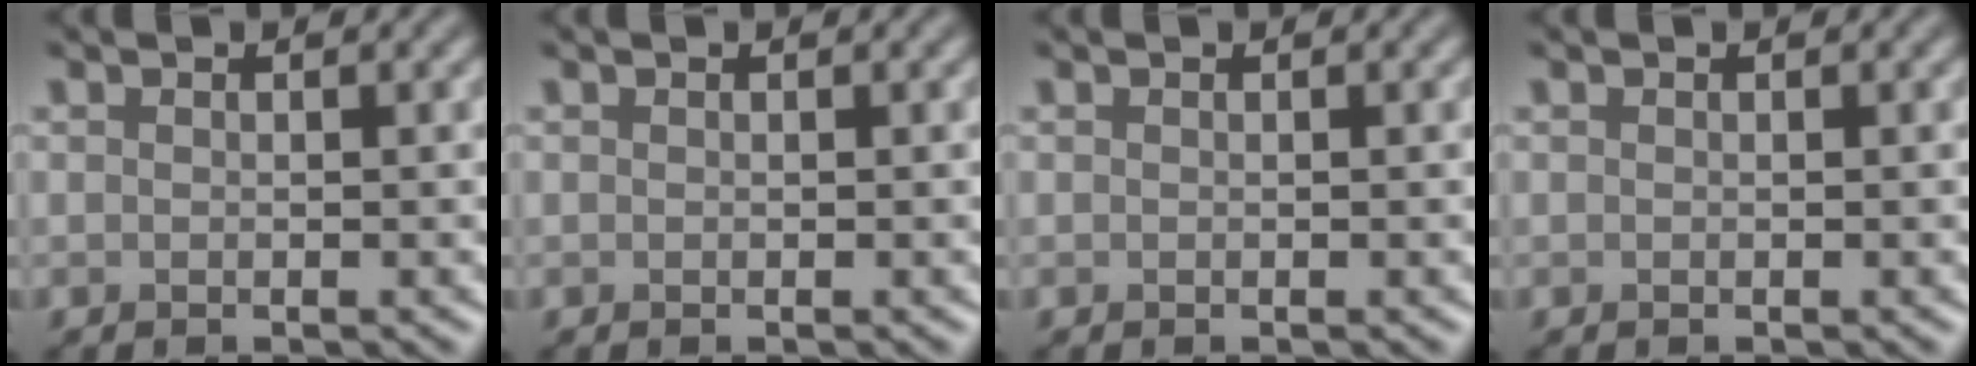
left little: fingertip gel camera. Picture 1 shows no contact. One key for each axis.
{"total": 0.0}
{"total": 0.0}
{"total": 0.0}